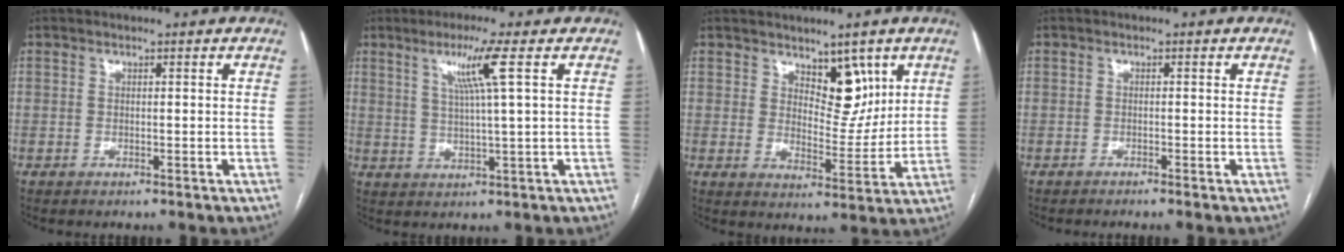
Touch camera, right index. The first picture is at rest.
{"total": 6.5, "force": [2.7, -1.2, 5.8], "torque": [-0.111, -0.004, 0.052]}
{"total": 7.0, "force": [4.0, 3.6, 4.5], "torque": [-0.059, -0.006, 0.069]}
{"total": 1.2, "force": [-1.0, -0.4, 0.6], "torque": [-0.008, 0.004, -0.017]}